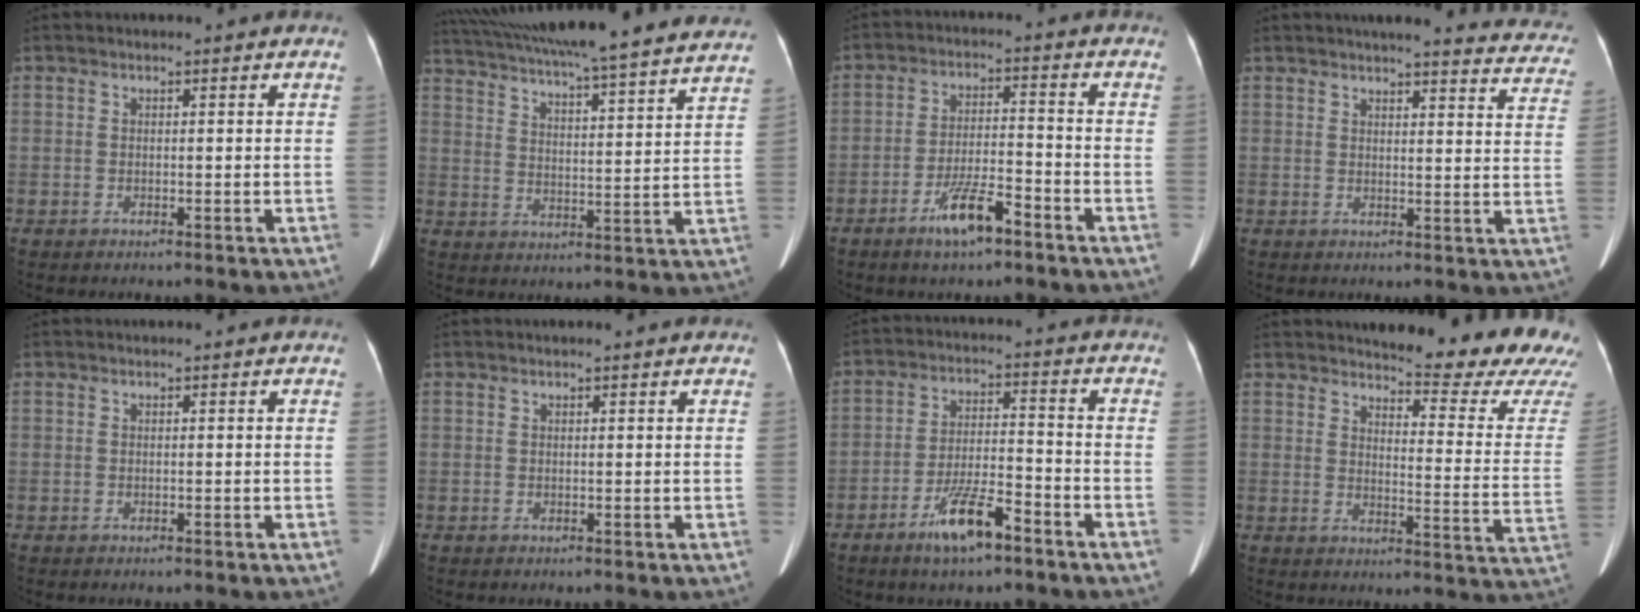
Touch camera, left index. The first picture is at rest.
{"total": 30.4, "force": [27.2, 1.4, 13.4], "torque": [-0.230, -0.019, 0.360]}
{"total": 7.0, "force": [-4.6, 1.3, 5.1], "torque": [-0.102, -0.002, -0.081]}
{"total": 18.7, "force": [17.4, 3.0, 6.0], "torque": [-0.053, -0.053, 0.180]}
{"total": 0.0}
{"total": 1.8, "force": [1.6, 0.1, 0.9], "torque": [-0.011, 0.014, 0.020]}
{"total": 8.1, "force": [-5.3, 1.5, 6.0], "torque": [-0.118, -0.003, -0.093]}
{"total": 17.3, "force": [16.3, 0.4, 5.9], "torque": [-0.074, -0.115, 0.177]}